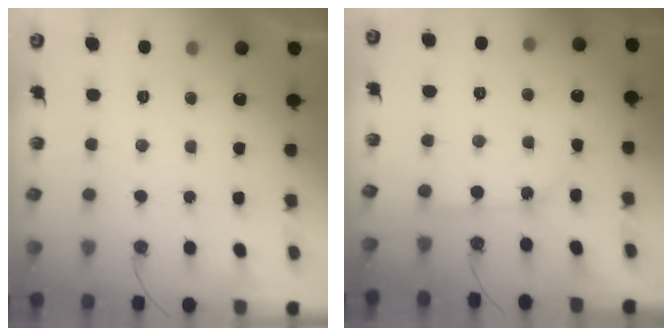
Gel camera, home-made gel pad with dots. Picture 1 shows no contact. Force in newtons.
{"total": 4.1, "press": 4.1, "slide": 0.4}